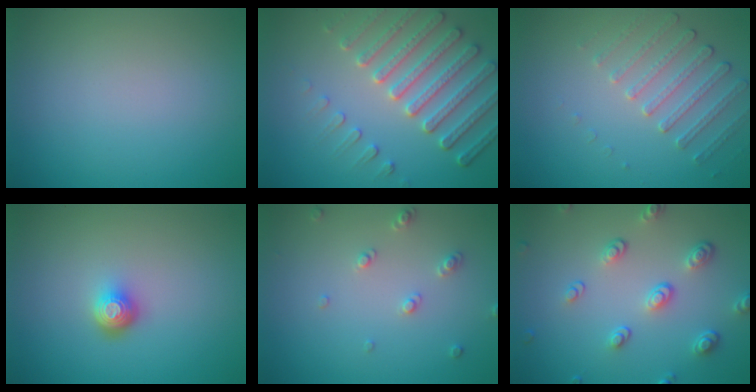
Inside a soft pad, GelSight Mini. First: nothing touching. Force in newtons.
{"total": 5.5, "press": 4.8, "slide": 2.7}
{"total": 2.2, "press": 1.8, "slide": 1.2}
{"total": 2.0, "press": 1.5, "slide": 1.4}
{"total": 1.6, "press": 1.5, "slide": 0.4}
{"total": 3.8, "press": 2.9, "slide": 2.5}